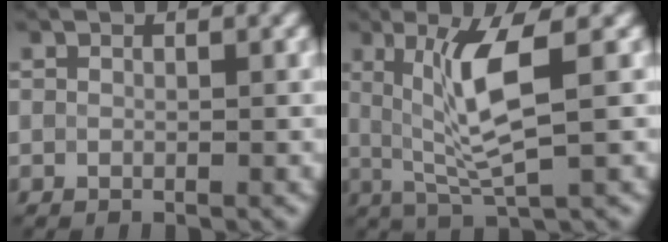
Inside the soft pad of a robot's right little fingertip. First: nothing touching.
{"total": 5.5, "force": [1.2, 0.8, 5.3], "torque": [-0.112, -0.001, 0.029]}